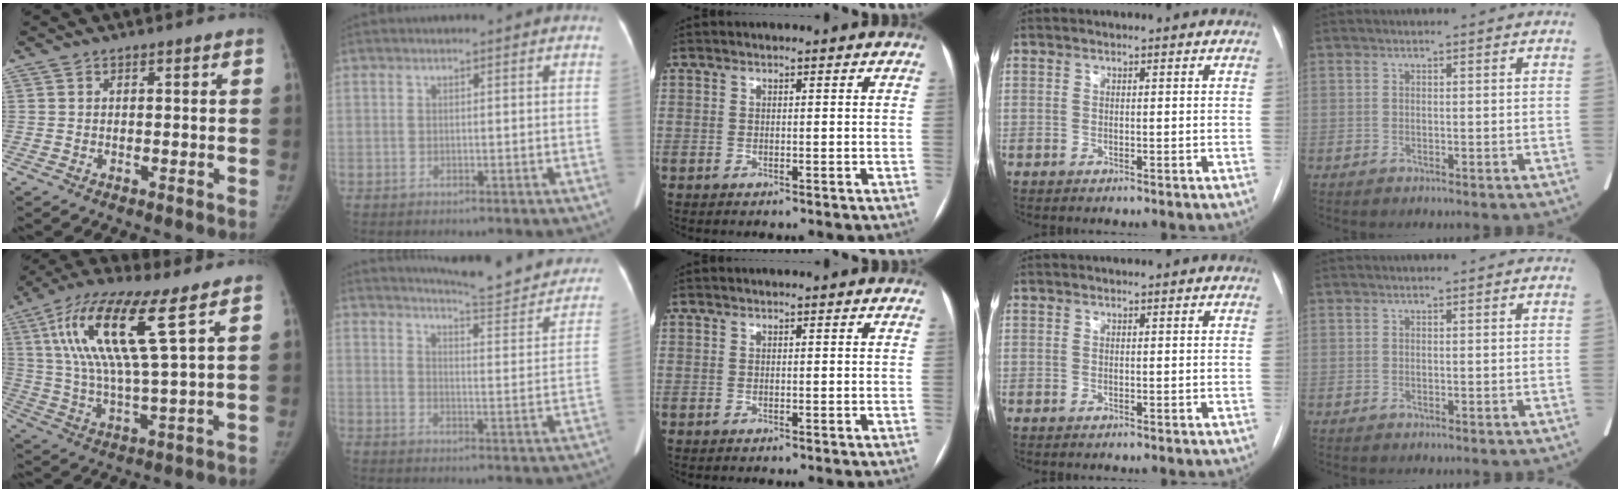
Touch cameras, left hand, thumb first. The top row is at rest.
{"thumb": {"total": 17.0, "force": [6.9, 3.2, 15.2], "torque": [-0.314, -0.018, 0.127]}, "index": {"total": 17.4, "force": [16.3, 1.9, 5.9], "torque": [-0.075, -0.053, 0.192]}}